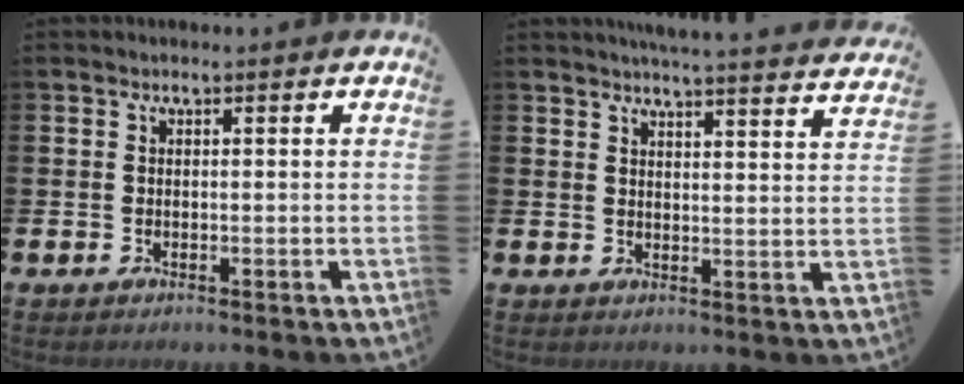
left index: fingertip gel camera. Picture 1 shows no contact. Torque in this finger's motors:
{"motor_torque": [0.12, -0.27, 0.02, 0.03]}